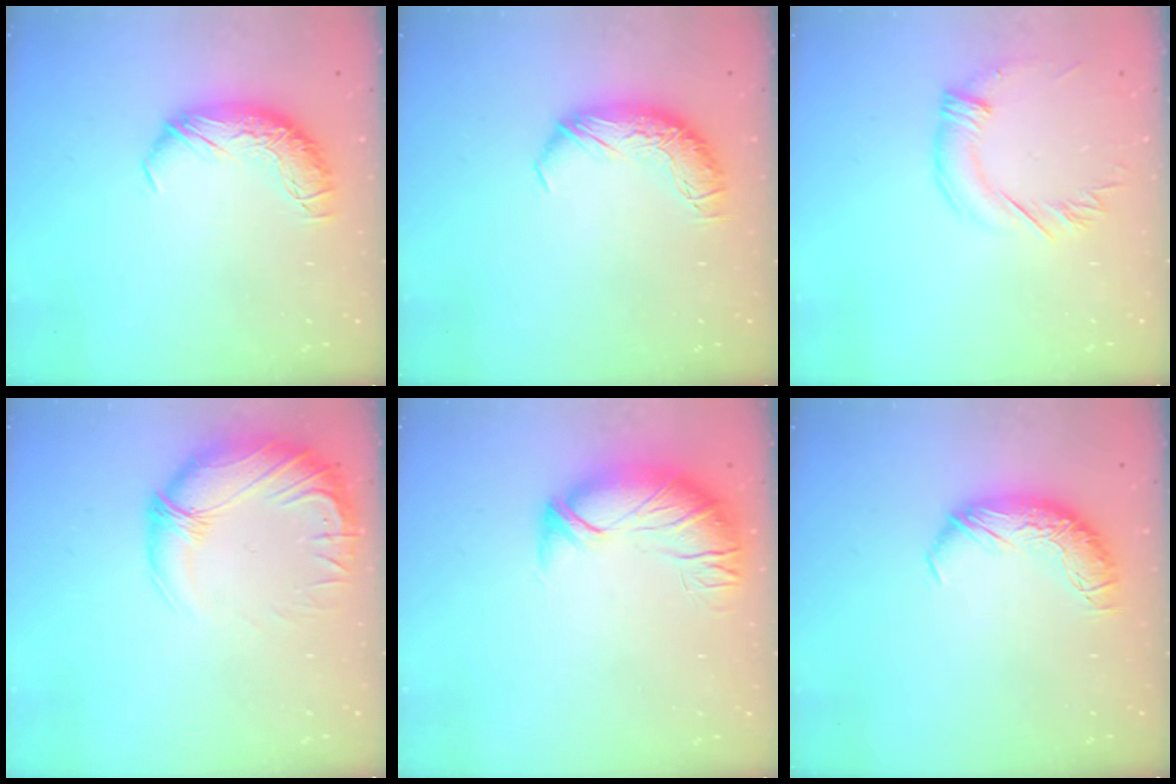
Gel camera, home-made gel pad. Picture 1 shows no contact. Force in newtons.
{"total": 0.0}
{"total": 1.6, "press": 1.0, "slide": 1.2}
{"total": 4.1, "press": 1.2, "slide": 3.9}
{"total": 2.7, "press": 1.2, "slide": 2.4}
{"total": 0.0}